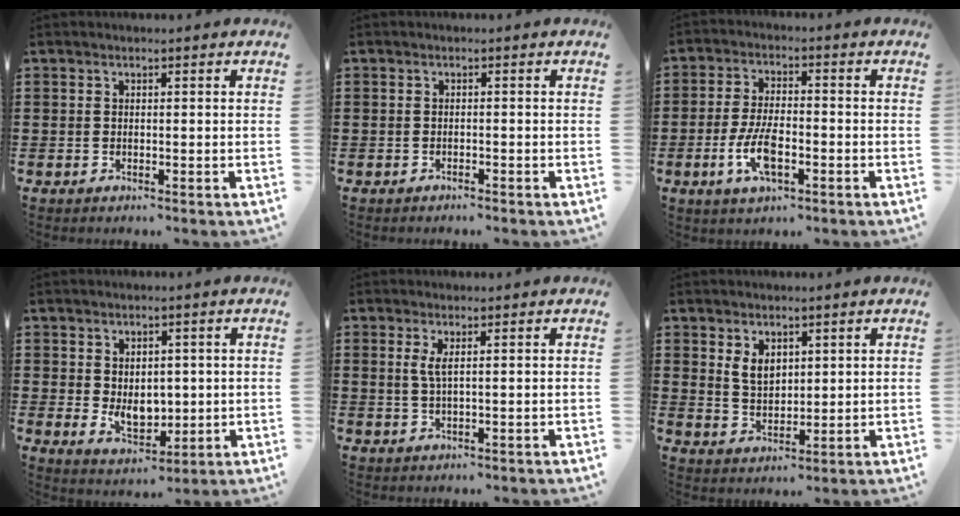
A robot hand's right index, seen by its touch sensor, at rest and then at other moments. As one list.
[{"total": 0.6, "force": [-0.6, -0.1, 0.1], "torque": [-0.005, -0.003, -0.011]}, {"total": 7.1, "force": [-2.5, 2.9, 6.0], "torque": [-0.133, -0.006, -0.048]}, {"total": 5.3, "force": [0.6, 4.0, 3.4], "torque": [-0.056, 0.005, 0.011]}, {"total": 2.1, "force": [0.7, 0.2, 2.0], "torque": [-0.043, 0.000, 0.010]}, {"total": 4.0, "force": [1.8, 2.6, 2.4], "torque": [-0.047, 0.005, 0.032]}]